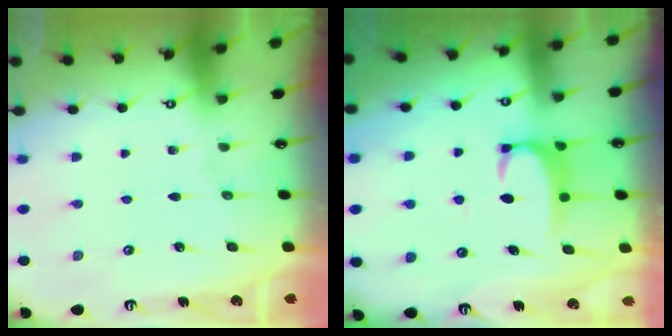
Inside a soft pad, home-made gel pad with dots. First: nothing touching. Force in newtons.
{"total": 1.9, "press": 1.8, "slide": 0.5}